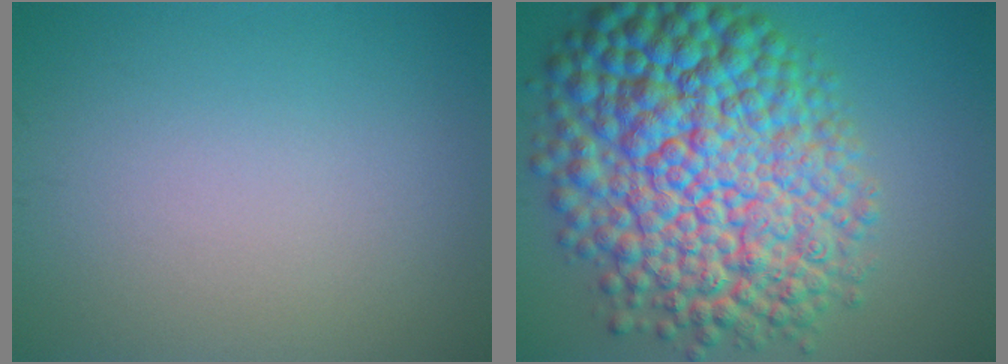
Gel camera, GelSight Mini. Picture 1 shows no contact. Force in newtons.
{"total": 15.6, "press": 15.6, "slide": 0.2}